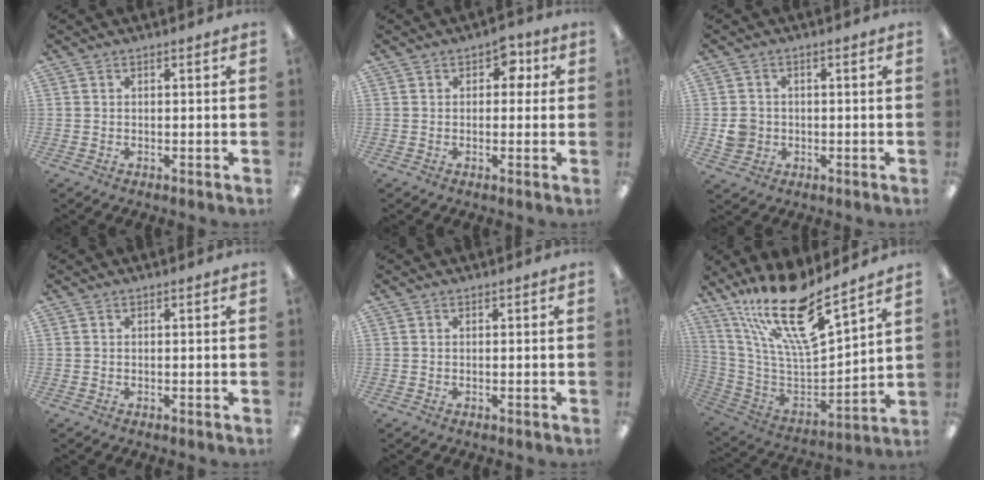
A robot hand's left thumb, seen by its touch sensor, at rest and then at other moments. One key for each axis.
{"total": 4.6, "fx": 1.4, "fy": 3.1, "fz": 3.1, "tx": -0.033, "ty": 0.000, "tz": 0.017}
{"total": 4.2, "fx": -0.7, "fy": 3.9, "fz": 1.4, "tx": -0.018, "ty": 0.006, "tz": -0.011}
{"total": 0.0}
{"total": 0.0}
{"total": 20.5, "fx": 15.3, "fy": 4.8, "fz": 12.8, "tx": -0.235, "ty": -0.110, "tz": 0.261}